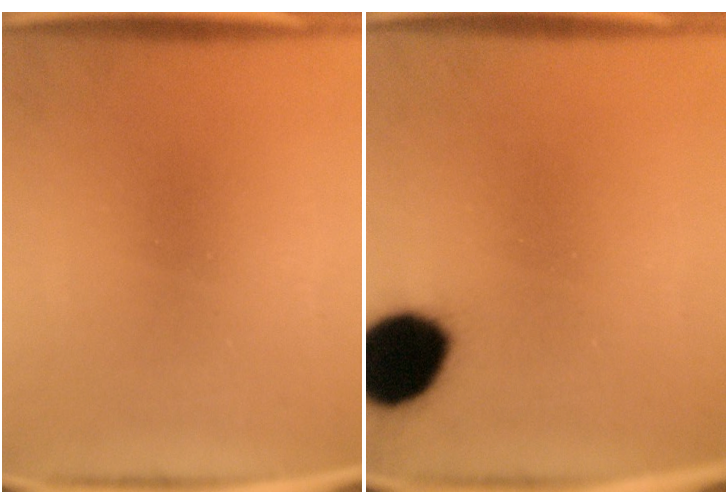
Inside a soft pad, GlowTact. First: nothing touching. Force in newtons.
{"total": 15.3}